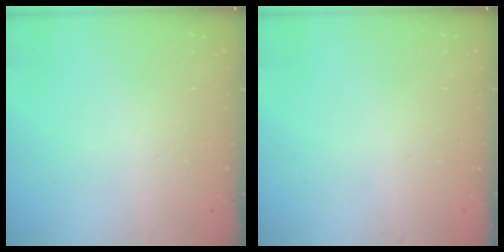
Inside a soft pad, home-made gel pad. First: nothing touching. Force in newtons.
{"total": 0.0}